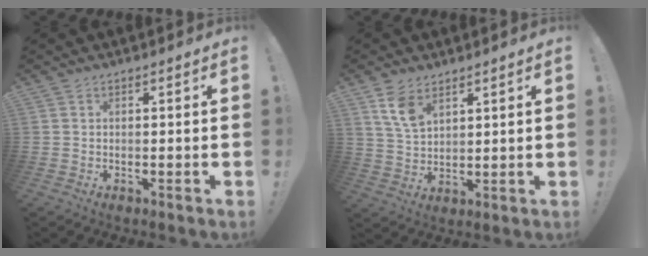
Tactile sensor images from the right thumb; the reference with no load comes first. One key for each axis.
{"total": 7.7, "fx": 4.9, "fy": 4.1, "fz": 4.4, "tx": -0.080, "ty": -0.021, "tz": 0.093}